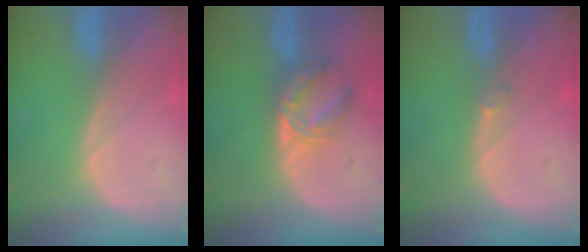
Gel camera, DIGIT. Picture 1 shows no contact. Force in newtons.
{"total": 5.6, "press": 5.4, "slide": 1.1}
{"total": 0.6, "press": 0.6, "slide": 0.1}